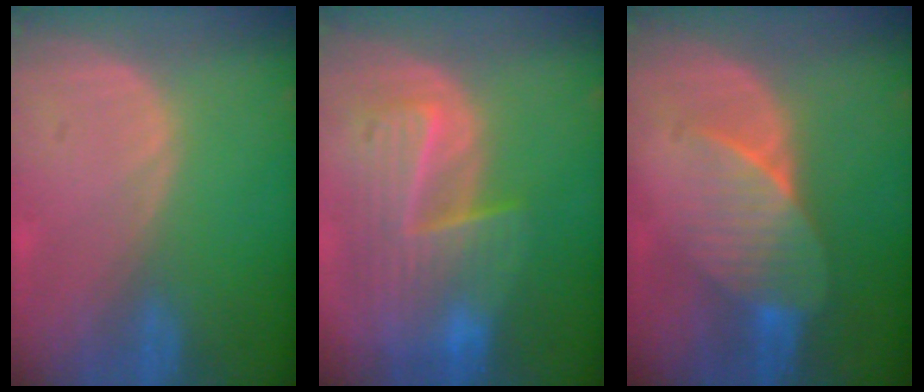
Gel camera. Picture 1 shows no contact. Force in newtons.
{"total": 10.0, "press": 8.7, "slide": 4.9}
{"total": 7.2, "press": 6.6, "slide": 2.8}